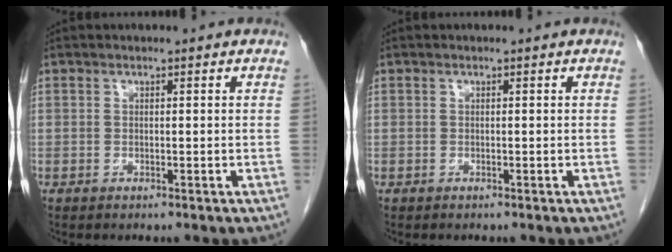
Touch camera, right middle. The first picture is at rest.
{"total": 0.0}